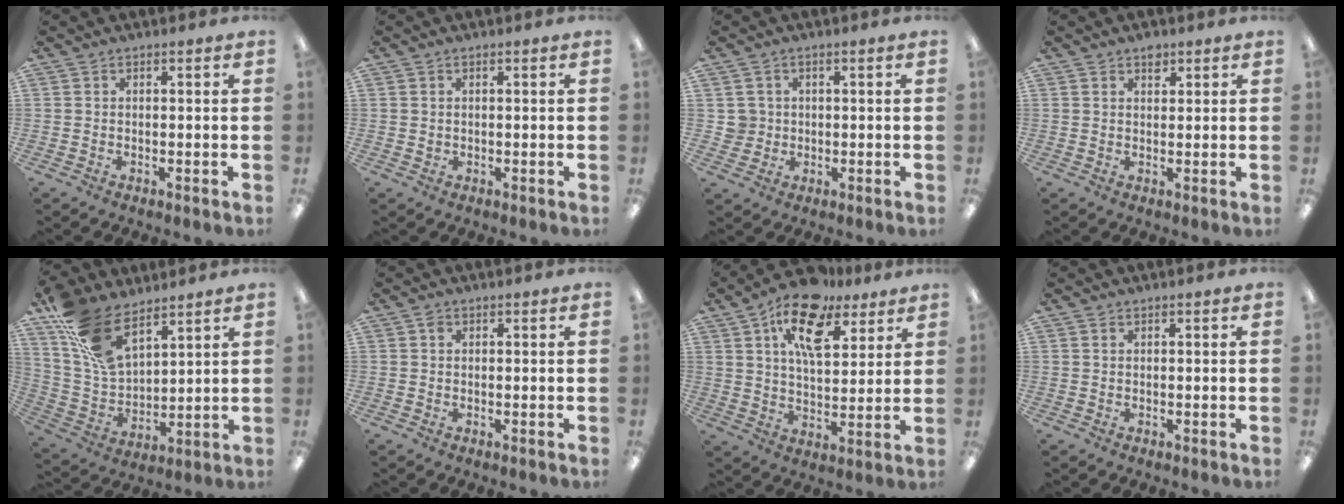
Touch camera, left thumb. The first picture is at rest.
{"total": 0.8, "force": [0.3, 0.7, 0.1], "torque": [-0.003, 0.005, 0.004]}
{"total": 3.6, "force": [0.8, 3.5, 0.1], "torque": [-0.005, 0.005, 0.013]}
{"total": 2.5, "force": [1.7, 1.5, 1.1], "torque": [-0.006, -0.004, 0.027]}
{"total": 15.8, "force": [10.4, 7.7, 9.0], "torque": [-0.200, -0.037, 0.198]}
{"total": 0.9, "force": [0.3, 0.6, 0.5], "torque": [-0.011, 0.004, 0.005]}
{"total": 15.0, "force": [8.9, 7.3, 9.7], "torque": [-0.158, -0.028, 0.153]}
{"total": 0.5, "force": [0.3, 0.3, 0.3], "torque": [-0.007, 0.004, 0.004]}